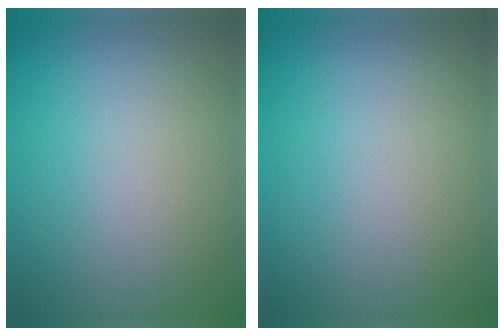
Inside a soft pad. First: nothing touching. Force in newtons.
{"total": 0.0}